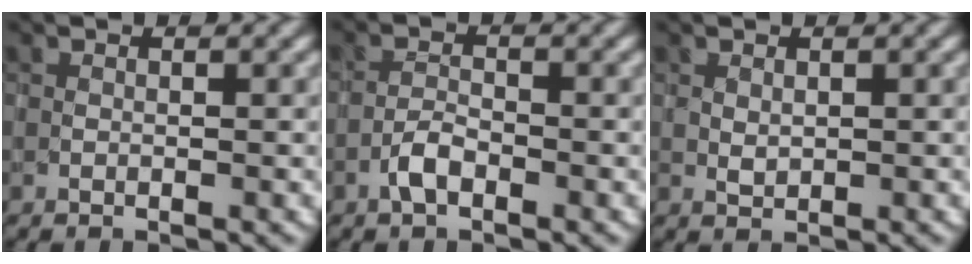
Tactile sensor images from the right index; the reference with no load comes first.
{"total": 2.1, "force": [-1.2, 0.8, 1.5], "torque": [-0.029, 0.004, -0.027]}
{"total": 0.9, "force": [0.3, 0.6, 0.7], "torque": [-0.018, -0.005, 0.011]}